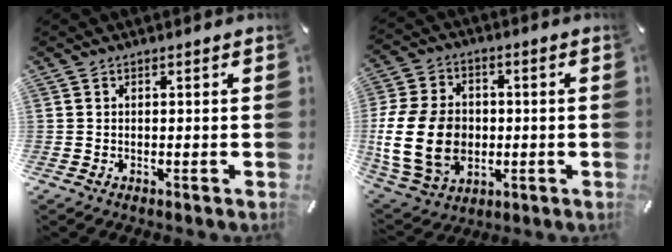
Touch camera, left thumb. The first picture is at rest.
{"total": 18.5, "force": [-1.7, 14.0, 12.0], "torque": [-0.252, 0.005, -0.031]}